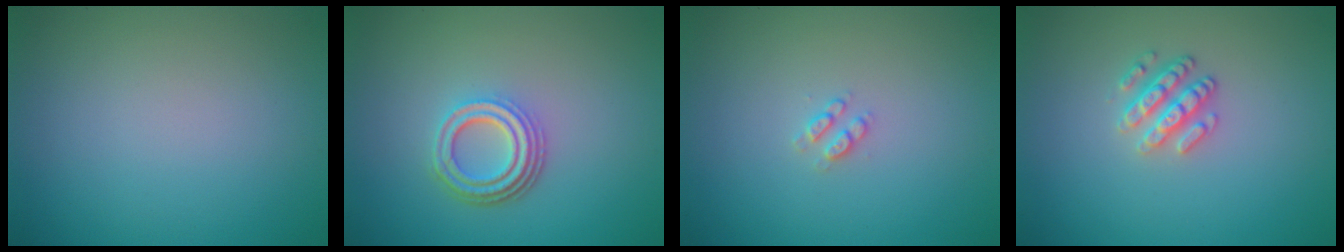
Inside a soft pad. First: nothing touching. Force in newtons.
{"total": 4.0, "press": 3.0, "slide": 2.6}
{"total": 1.2, "press": 1.1, "slide": 0.3}
{"total": 2.5, "press": 2.4, "slide": 0.8}